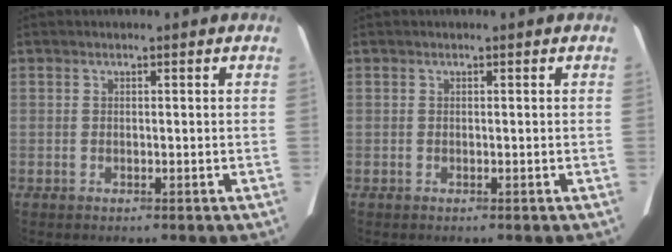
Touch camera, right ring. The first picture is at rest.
{"total": 0.0}